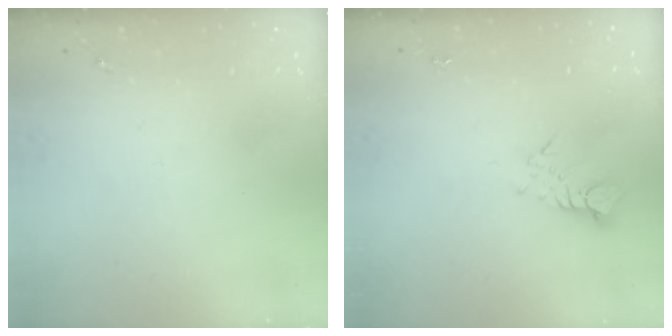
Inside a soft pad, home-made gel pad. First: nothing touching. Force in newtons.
{"total": 3.5, "press": 3.5, "slide": 0.3}